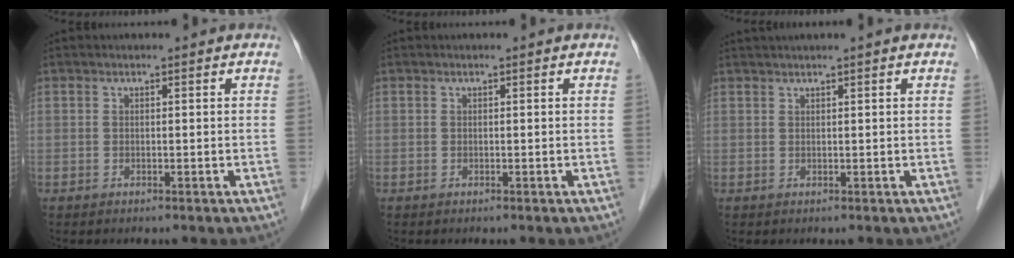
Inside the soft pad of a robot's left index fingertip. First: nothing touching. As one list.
[{"total": 0.0}, {"total": 2.3, "force": [1.8, -0.6, 1.2], "torque": [-0.021, 0.019, 0.040]}]